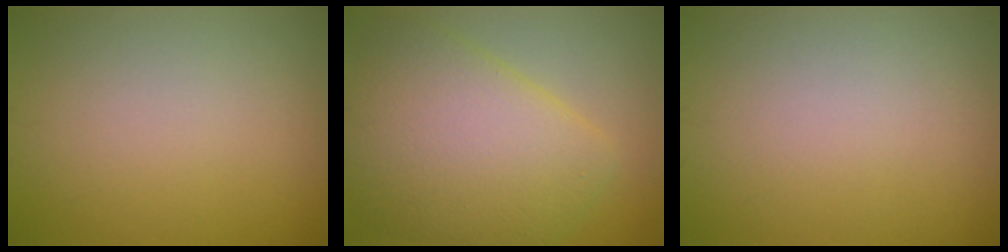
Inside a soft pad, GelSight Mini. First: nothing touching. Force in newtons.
{"total": 8.8, "press": 8.8, "slide": 0.1}
{"total": 0.0}